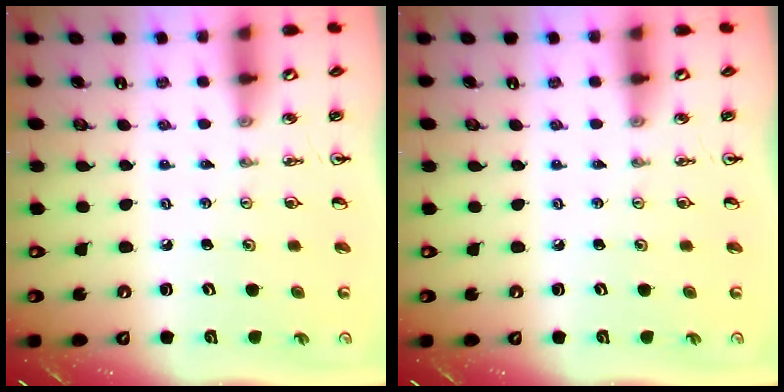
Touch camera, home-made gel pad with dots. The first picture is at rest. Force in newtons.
{"total": 0.0}